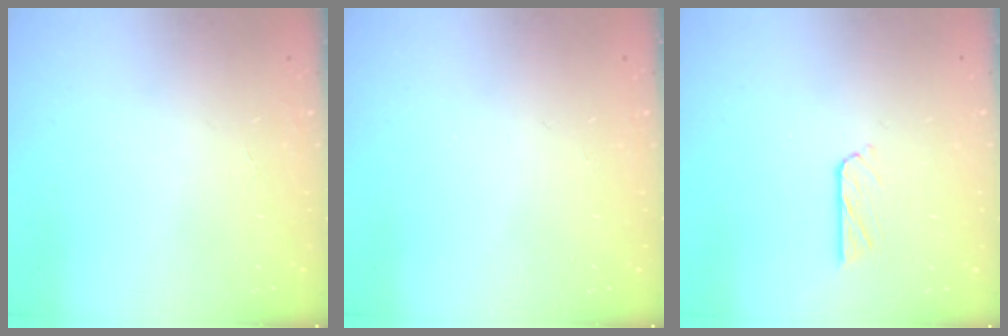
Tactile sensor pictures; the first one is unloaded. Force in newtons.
{"total": 0.0}
{"total": 5.0, "press": 5.0, "slide": 0.3}